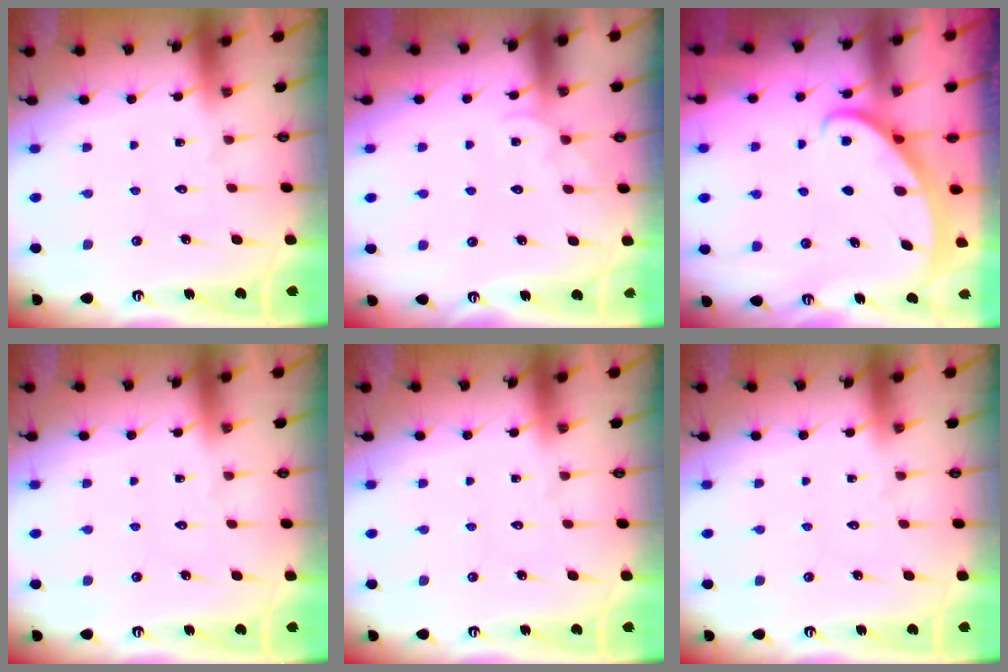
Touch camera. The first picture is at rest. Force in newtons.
{"total": 2.5, "press": 2.5, "slide": 0.4}
{"total": 4.0, "press": 4.0, "slide": 0.3}
{"total": 0.0}
{"total": 0.0}
{"total": 0.0}